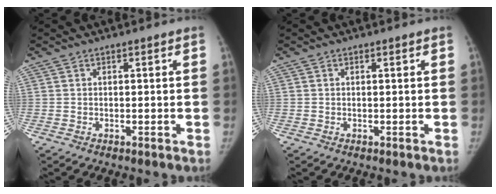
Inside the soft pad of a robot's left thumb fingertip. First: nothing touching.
{"total": 0.0}